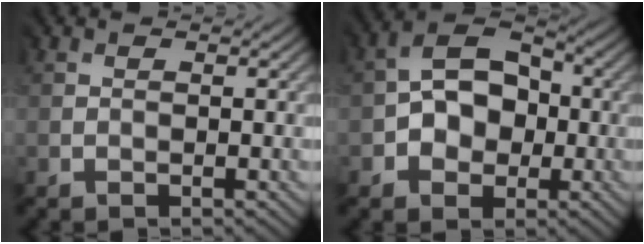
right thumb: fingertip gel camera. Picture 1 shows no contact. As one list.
[{"total": 6.4, "force": [-0.5, 5.1, 3.8], "torque": [-0.057, 0.014, -0.021]}]